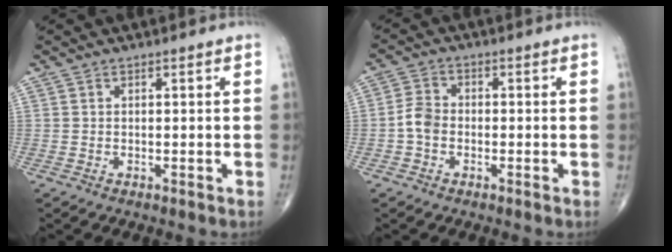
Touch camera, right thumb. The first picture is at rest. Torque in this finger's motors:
{"motor_torque": [0.50, 0.93, 0.31, -0.17, 0.02]}